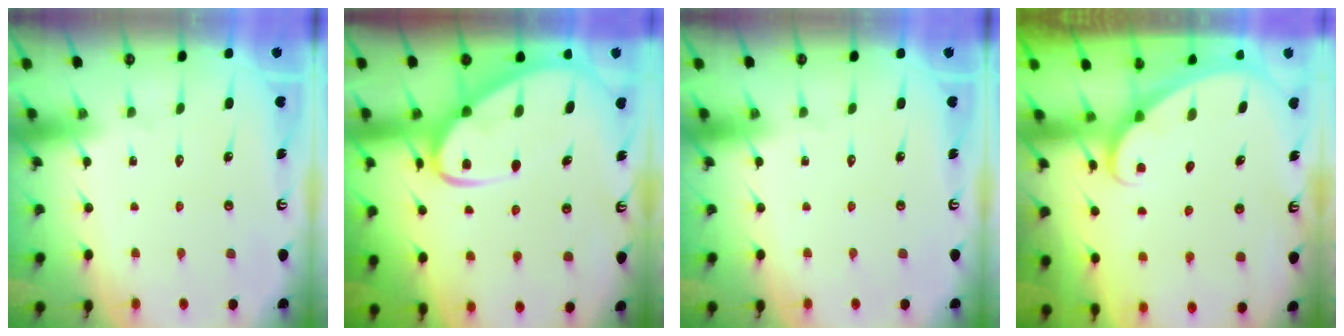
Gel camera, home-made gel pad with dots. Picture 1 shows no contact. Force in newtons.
{"total": 9.7, "press": 9.6, "slide": 1.1}
{"total": 0.0}
{"total": 1.7, "press": 1.7, "slide": 0.1}